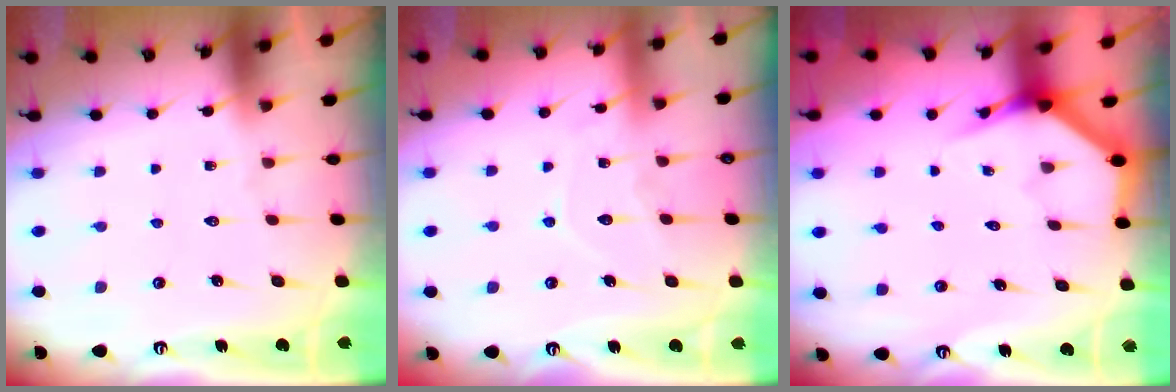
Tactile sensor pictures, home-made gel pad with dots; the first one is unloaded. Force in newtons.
{"total": 7.8, "press": 7.8, "slide": 0.8}
{"total": 3.9, "press": 3.9, "slide": 0.3}